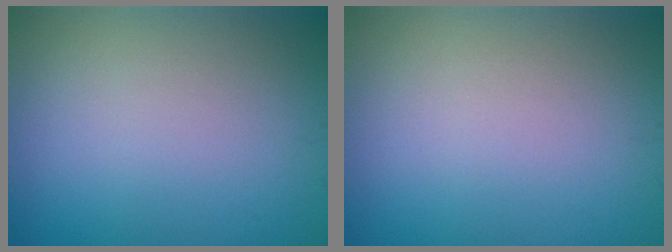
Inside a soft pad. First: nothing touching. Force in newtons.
{"total": 0.0}